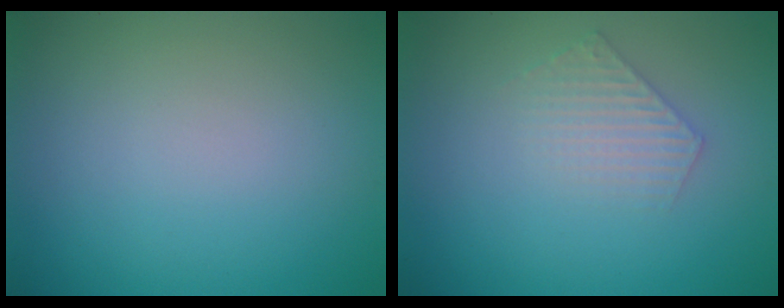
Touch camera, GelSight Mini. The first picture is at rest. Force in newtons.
{"total": 1.9, "press": 1.9, "slide": 0.3}